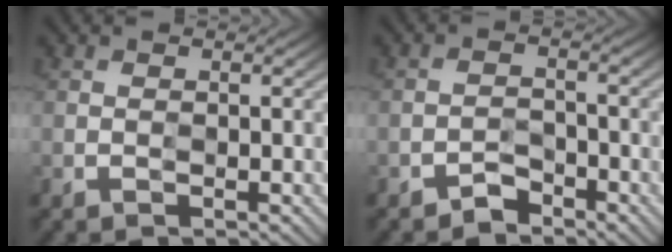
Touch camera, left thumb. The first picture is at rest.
{"total": 1.9, "force": [-1.8, 0.3, -0.6], "torque": [0.020, 0.010, -0.037]}